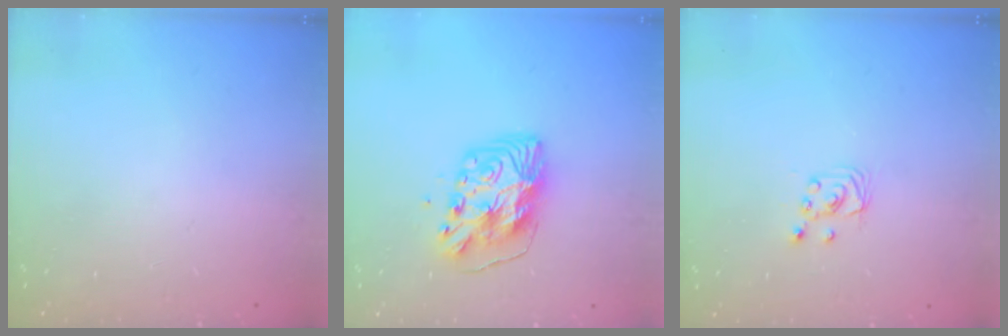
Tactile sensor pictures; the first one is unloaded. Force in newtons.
{"total": 11.3, "press": 11.3, "slide": 1.1}
{"total": 2.4, "press": 2.4, "slide": 0.2}